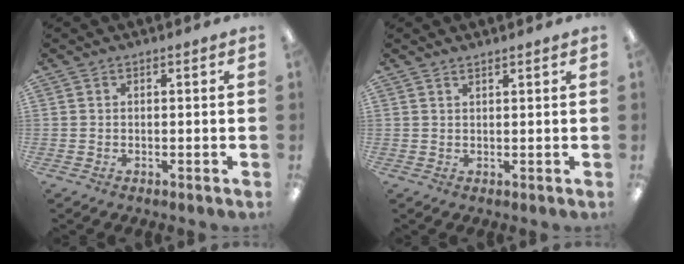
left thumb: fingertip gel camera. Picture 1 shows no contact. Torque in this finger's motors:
{"motor_torque": [-0.04, -0.16, -0.19, -0.12, 0.04]}